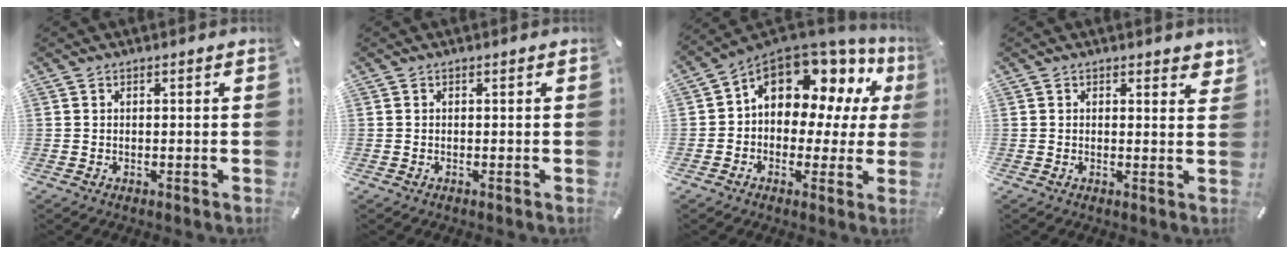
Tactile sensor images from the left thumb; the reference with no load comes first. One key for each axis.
{"total": 0.0}
{"total": 13.0, "fx": 6.1, "fy": 8.6, "fz": 7.7, "tx": -0.122, "ty": -0.046, "tz": 0.107}
{"total": 1.6, "fx": 1.3, "fy": 0.7, "fz": 0.6, "tx": 0.001, "ty": -0.006, "tz": 0.021}